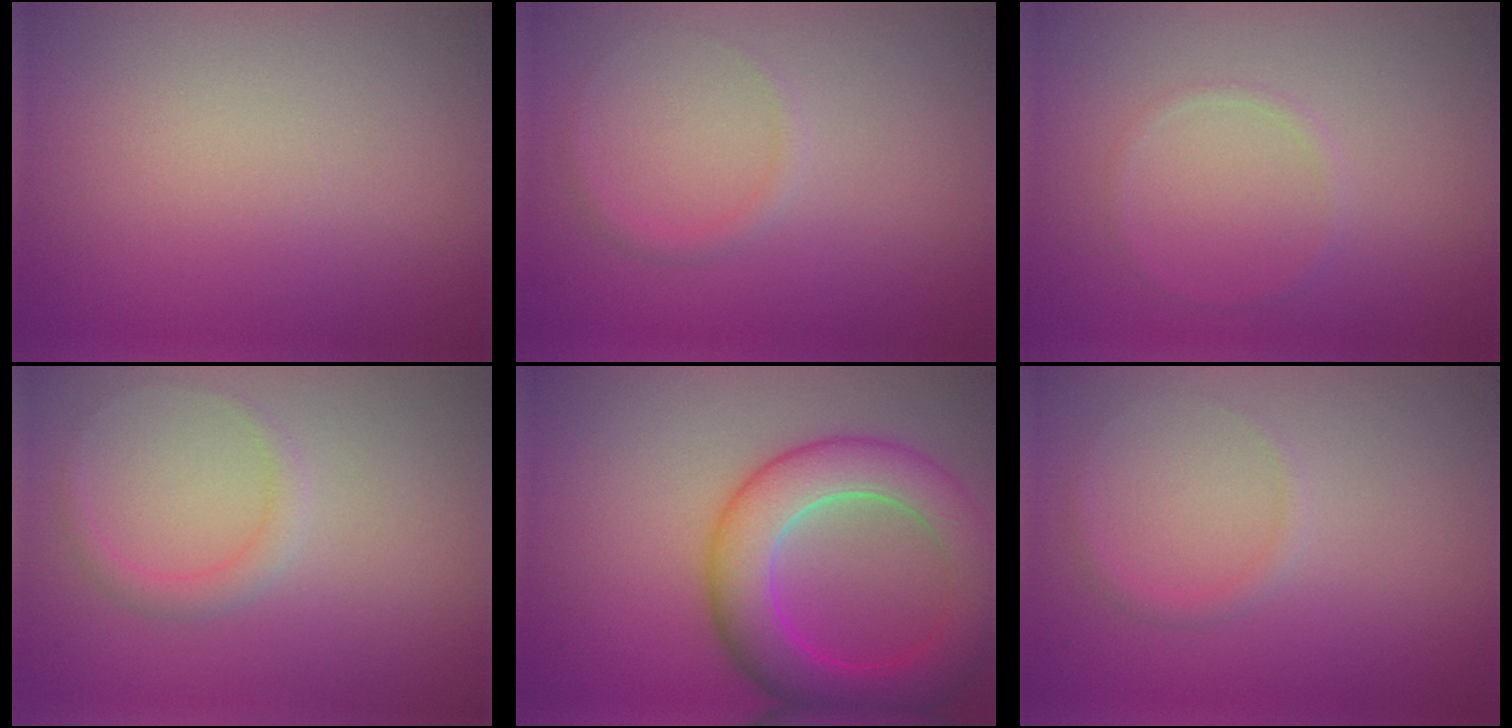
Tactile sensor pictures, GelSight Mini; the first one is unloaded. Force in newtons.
{"total": 0.9, "press": 0.8, "slide": 0.1}
{"total": 0.7, "press": 0.7, "slide": 0.1}
{"total": 1.4, "press": 1.4, "slide": 0.1}
{"total": 7.8, "press": 7.8, "slide": 0.3}
{"total": 0.9, "press": 0.8, "slide": 0.1}